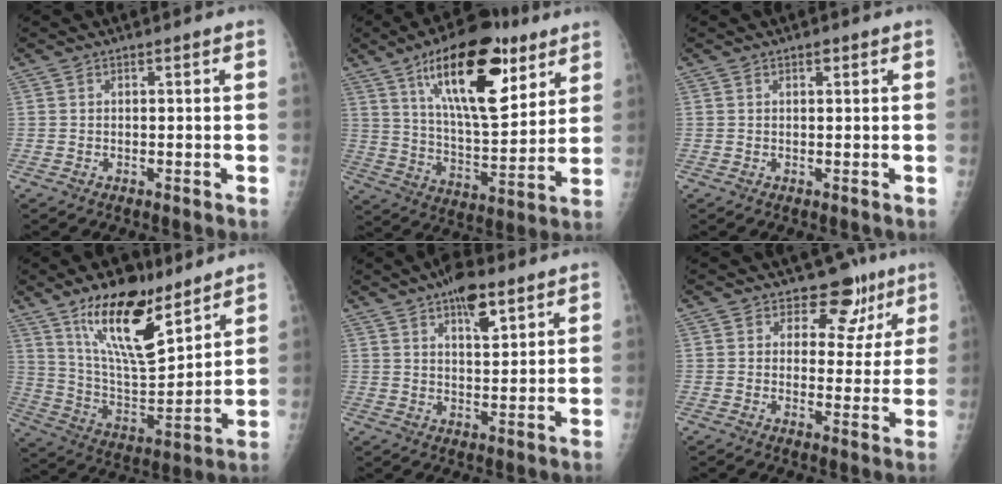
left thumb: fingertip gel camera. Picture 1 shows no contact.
{"total": 22.9, "force": [11.7, 9.1, 17.5], "torque": [-0.245, -0.047, 0.196]}
{"total": 0.9, "force": [0.5, 0.4, 0.6], "torque": [-0.005, -0.001, 0.007]}
{"total": 18.6, "force": [11.9, 6.8, 12.6], "torque": [-0.180, -0.072, 0.219]}
{"total": 8.0, "force": [4.7, 3.2, 5.6], "torque": [-0.070, -0.021, 0.072]}
{"total": 8.4, "force": [5.4, 6.0, 2.4], "torque": [0.014, -0.022, 0.058]}